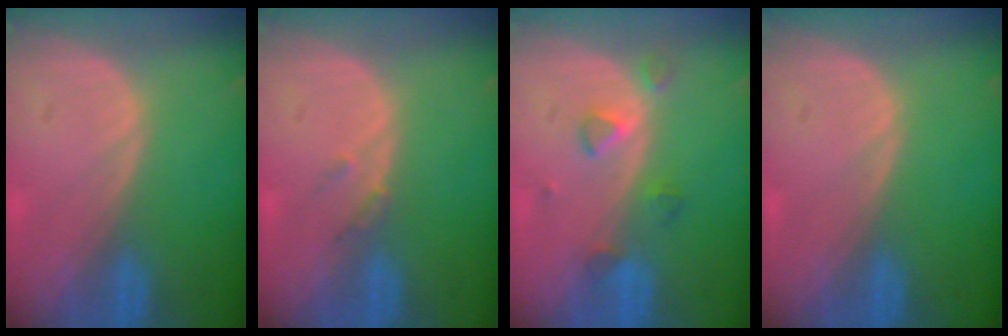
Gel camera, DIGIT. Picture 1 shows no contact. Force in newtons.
{"total": 1.5, "press": 1.3, "slide": 0.7}
{"total": 3.5, "press": 3.4, "slide": 0.8}
{"total": 0.0}